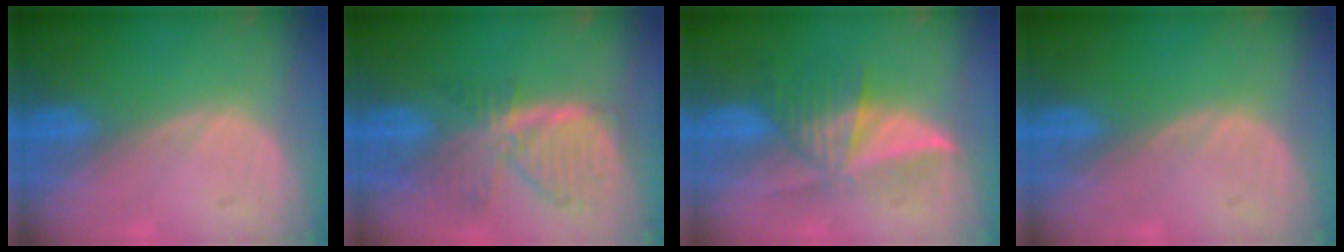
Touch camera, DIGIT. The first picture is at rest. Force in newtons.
{"total": 8.2, "press": 7.1, "slide": 4.0}
{"total": 6.1, "press": 6.0, "slide": 1.2}
{"total": 0.0}